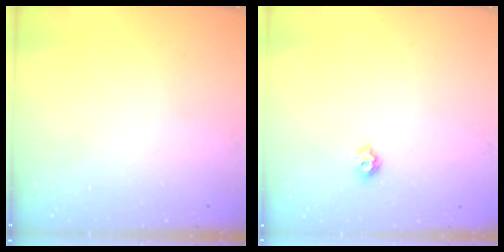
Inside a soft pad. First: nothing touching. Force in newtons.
{"total": 5.7, "press": 5.7, "slide": 0.6}